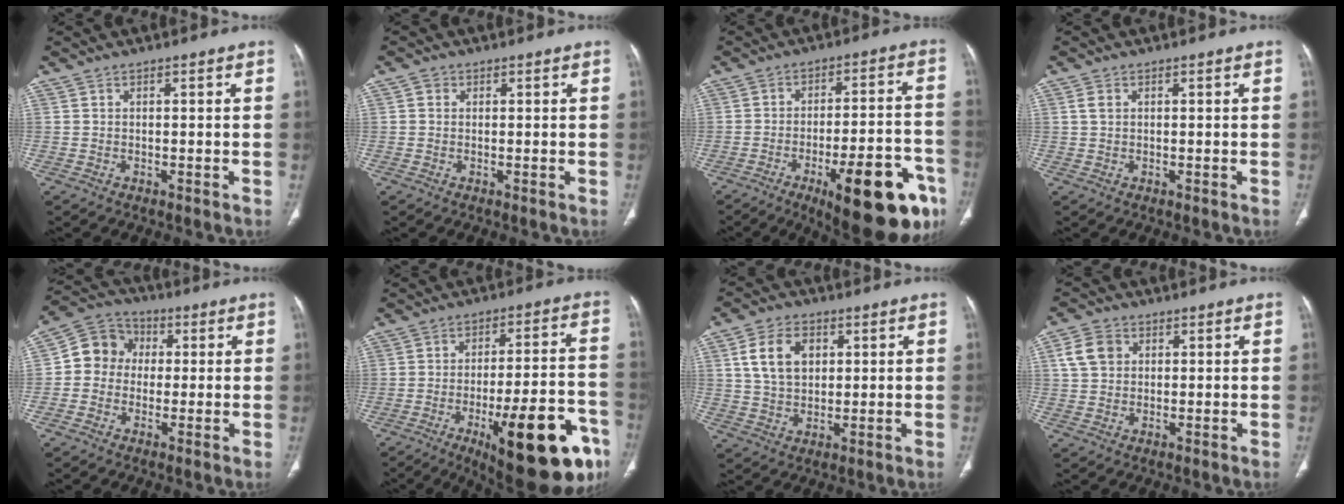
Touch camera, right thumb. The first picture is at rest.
{"total": 1.3, "force": [0.3, 1.2, 0.4], "torque": [0.001, 0.003, 0.001]}
{"total": 22.2, "force": [-10.9, 7.1, 18.0], "torque": [-0.182, 0.057, -0.144]}
{"total": 1.7, "force": [0.5, 1.1, 1.1], "torque": [-0.022, 0.003, 0.013]}
{"total": 9.1, "force": [0.4, 8.2, 3.9], "torque": [-0.041, 0.026, -0.008]}
{"total": 24.0, "force": [-11.1, 7.6, 19.9], "torque": [-0.215, 0.053, -0.146]}
{"total": 9.4, "force": [2.8, 6.5, 6.1], "torque": [-0.093, -0.005, 0.053]}
{"total": 5.9, "force": [1.8, 4.7, 3.1], "torque": [-0.048, 0.004, 0.033]}